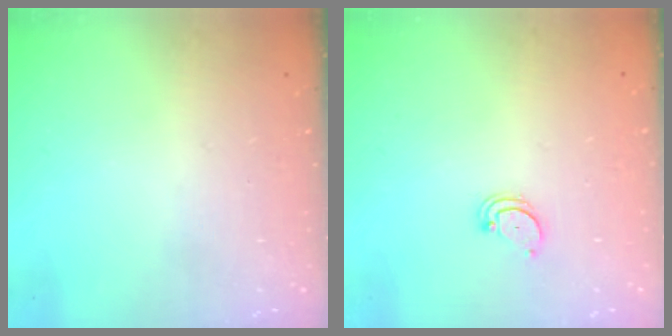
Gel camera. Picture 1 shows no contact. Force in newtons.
{"total": 1.8, "press": 1.8, "slide": 0.2}